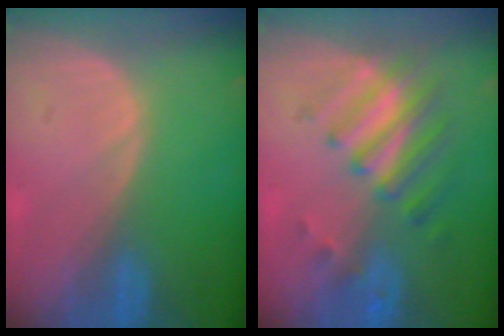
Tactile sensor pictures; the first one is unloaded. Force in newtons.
{"total": 7.7, "press": 6.8, "slide": 3.6}